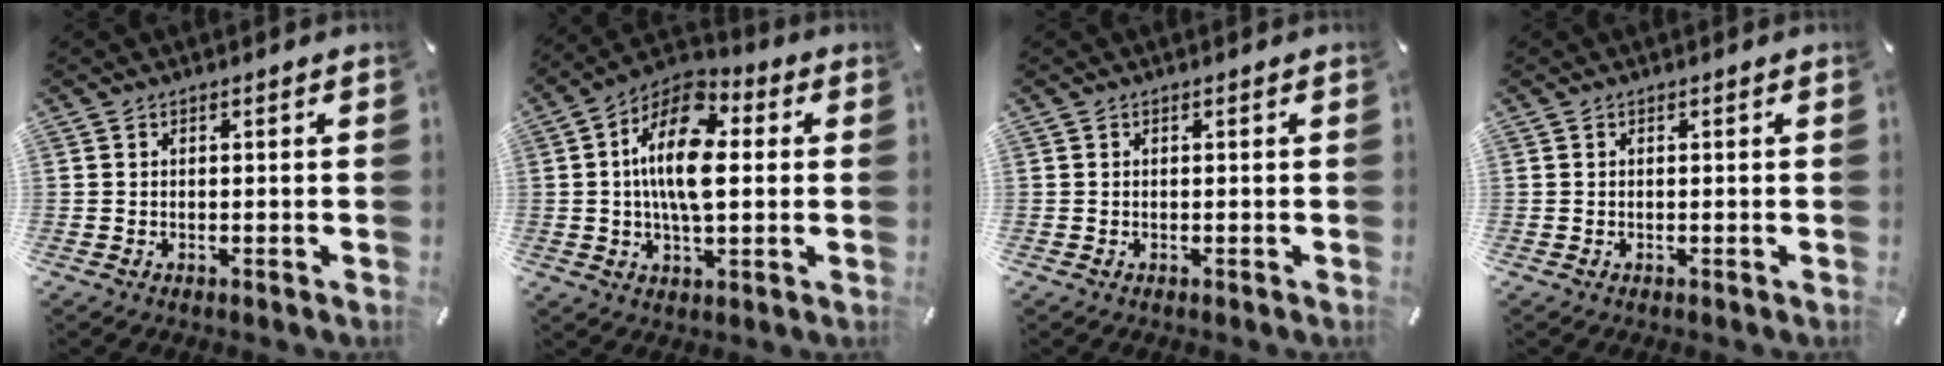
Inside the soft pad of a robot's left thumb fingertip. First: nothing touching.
{"total": 15.6, "force": [1.7, 8.5, 13.0], "torque": [-0.255, -0.009, 0.022]}
{"total": 0.0}
{"total": 0.0}